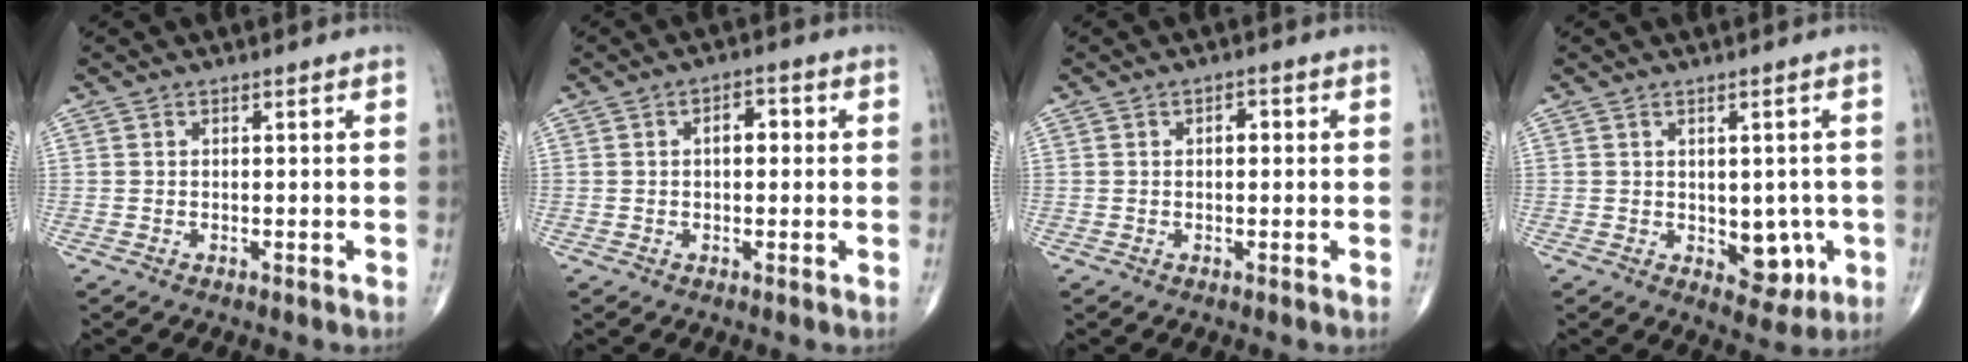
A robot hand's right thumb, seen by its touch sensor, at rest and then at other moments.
{"total": 3.7, "force": [0.3, 2.2, 2.9], "torque": [-0.034, 0.013, 0.001]}
{"total": 2.0, "force": [0.2, 1.2, 1.6], "torque": [-0.019, 0.009, 0.000]}
{"total": 6.6, "force": [-1.2, 4.2, 4.9], "torque": [-0.026, -0.004, -0.005]}